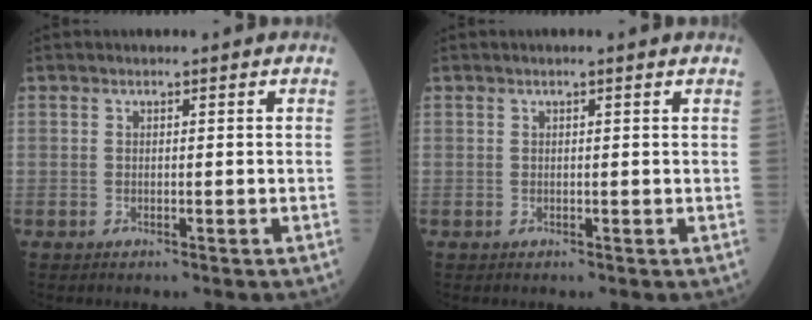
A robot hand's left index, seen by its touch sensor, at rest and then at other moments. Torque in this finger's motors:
{"motor_torque": [0.67, -0.89, 0.16, 0.00]}